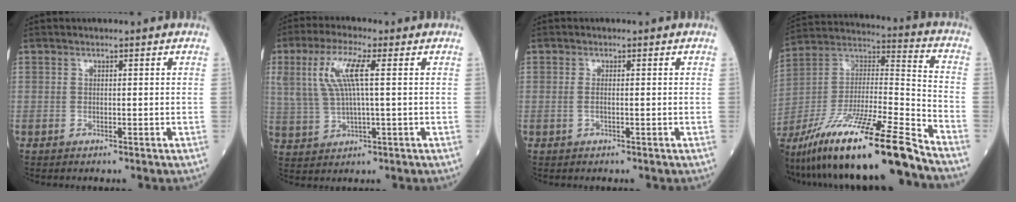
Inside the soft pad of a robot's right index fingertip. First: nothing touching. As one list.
[{"total": 8.6, "force": [2.5, 1.6, 8.1], "torque": [-0.187, 0.016, 0.052]}, {"total": 0.8, "force": [-0.2, 0.1, 0.8], "torque": [-0.018, 0.000, -0.005]}, {"total": 24.1, "force": [-17.9, 0.1, 16.1], "torque": [-0.304, -0.033, -0.324]}]